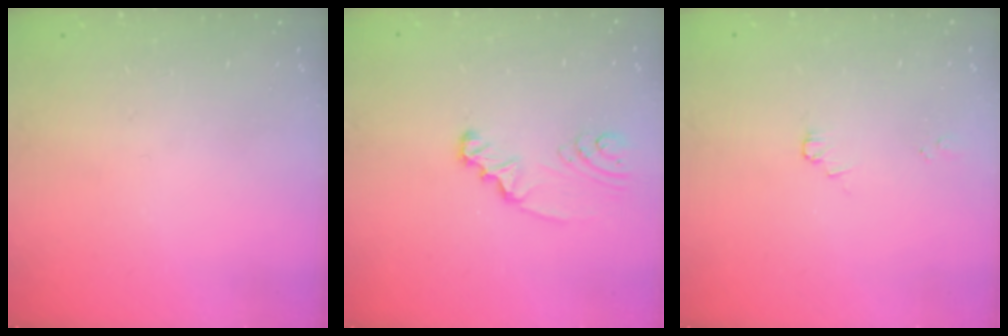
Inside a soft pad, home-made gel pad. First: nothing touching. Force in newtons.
{"total": 2.4, "press": 2.4, "slide": 0.2}
{"total": 0.9, "press": 0.8, "slide": 0.2}